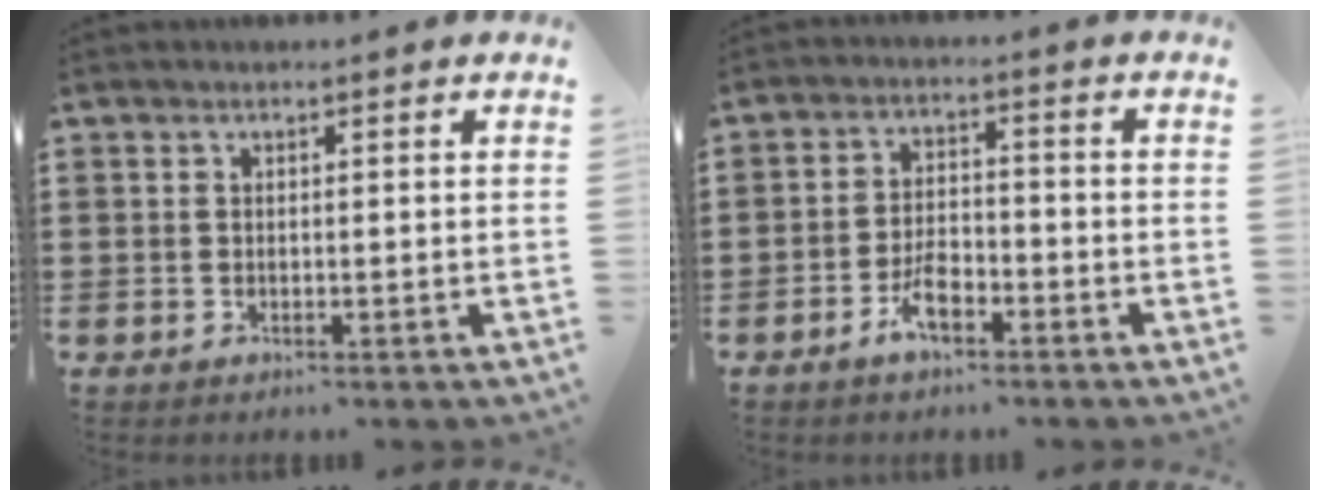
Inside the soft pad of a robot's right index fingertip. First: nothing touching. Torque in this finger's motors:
{"motor_torque": [1.21, 0.93, 0.30, 0.07]}